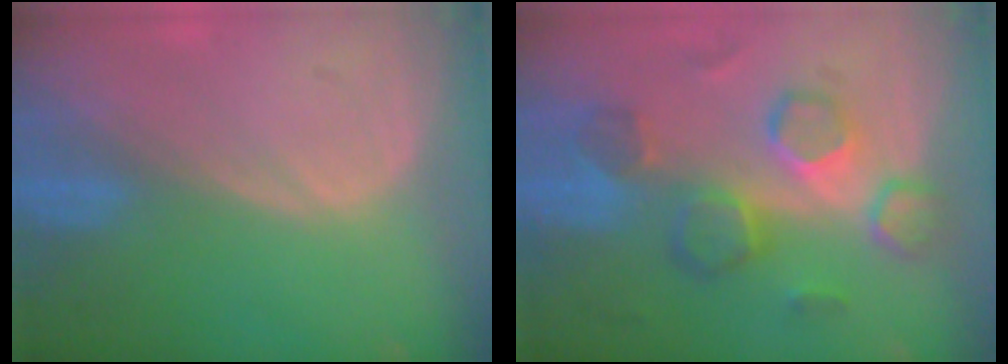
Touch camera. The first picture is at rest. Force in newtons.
{"total": 8.7, "press": 8.5, "slide": 2.1}